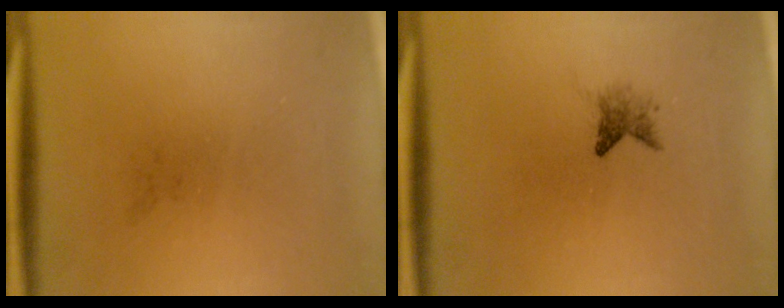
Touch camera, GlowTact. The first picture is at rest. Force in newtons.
{"total": 1.6}